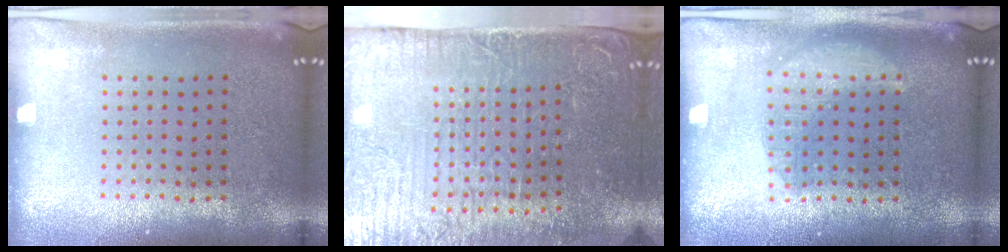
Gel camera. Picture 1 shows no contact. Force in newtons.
{"total": 5.3, "press": 4.6, "slide": 2.7}
{"total": 1.4, "press": 1.4, "slide": 0.1}